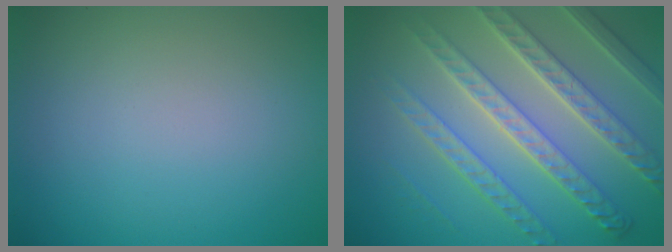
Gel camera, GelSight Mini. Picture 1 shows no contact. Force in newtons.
{"total": 6.2, "press": 5.6, "slide": 2.7}